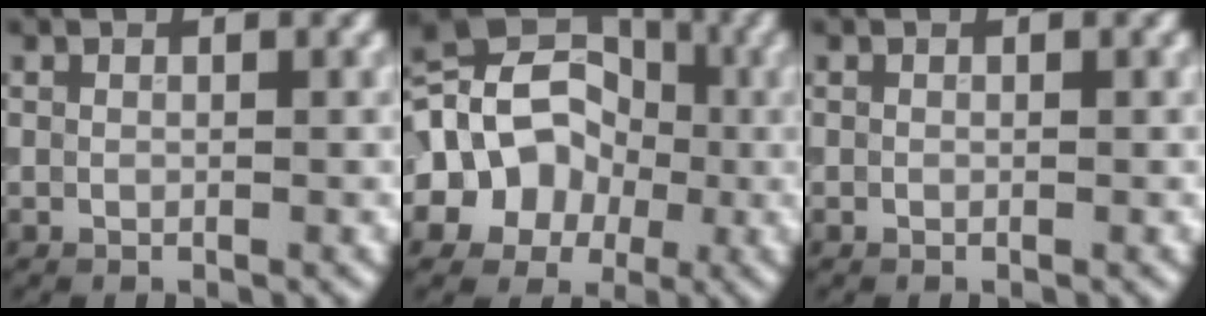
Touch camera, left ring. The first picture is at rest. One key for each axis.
{"total": 13.2, "fx": -1.0, "fy": 11.4, "fz": 6.6, "tx": -0.115, "ty": 0.043, "tz": -0.056}
{"total": 0.0}